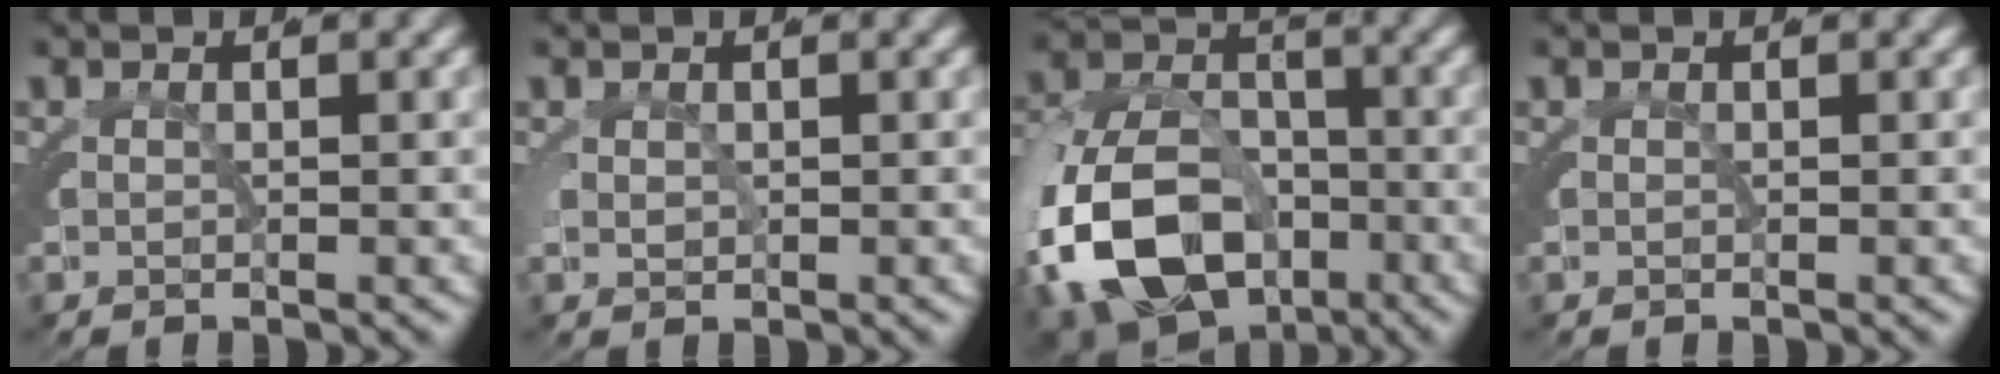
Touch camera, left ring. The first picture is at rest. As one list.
[{"total": 0.9, "force": [0.4, 0.6, 0.6], "torque": [-0.021, -0.008, 0.014]}, {"total": 12.4, "force": [-4.8, 9.0, 7.2], "torque": [-0.158, -0.060, -0.064]}, {"total": 0.0}]